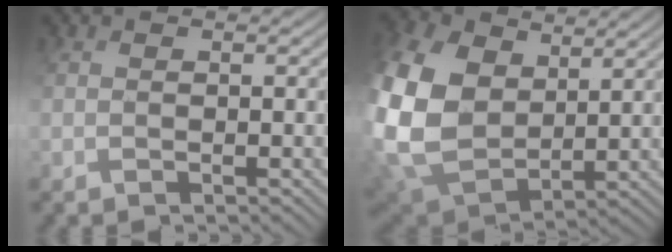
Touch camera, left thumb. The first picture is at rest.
{"total": 15.1, "force": [4.1, 10.9, 9.5], "torque": [-0.287, 0.014, 0.085]}